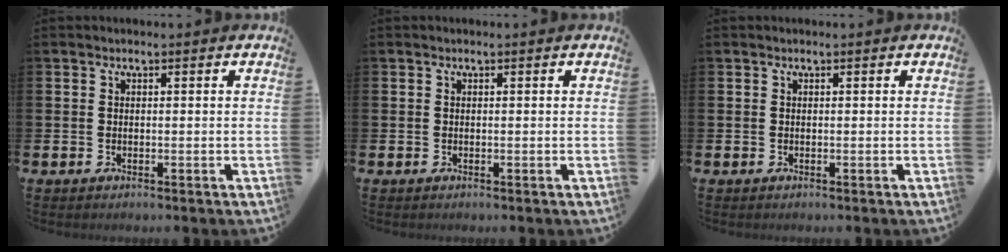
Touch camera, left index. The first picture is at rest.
{"total": 0.0}
{"total": 0.0}